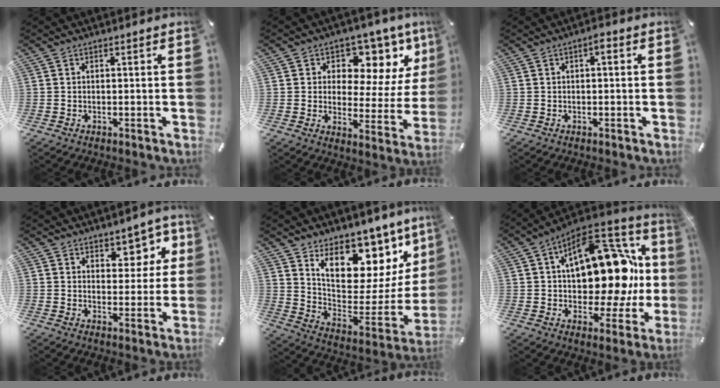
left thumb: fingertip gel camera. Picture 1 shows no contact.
{"total": 10.2, "force": [5.6, 7.1, 4.6], "torque": [-0.050, -0.055, 0.096]}
{"total": 1.7, "force": [0.0, 0.7, 1.5], "torque": [-0.032, 0.009, -0.003]}
{"total": 7.5, "force": [4.7, 5.0, 3.0], "torque": [-0.016, -0.039, 0.078]}
{"total": 15.8, "force": [10.8, 9.3, 7.0], "torque": [-0.089, -0.110, 0.185]}
{"total": 24.1, "force": [4.4, 13.6, 19.4], "torque": [-0.284, -0.030, 0.078]}